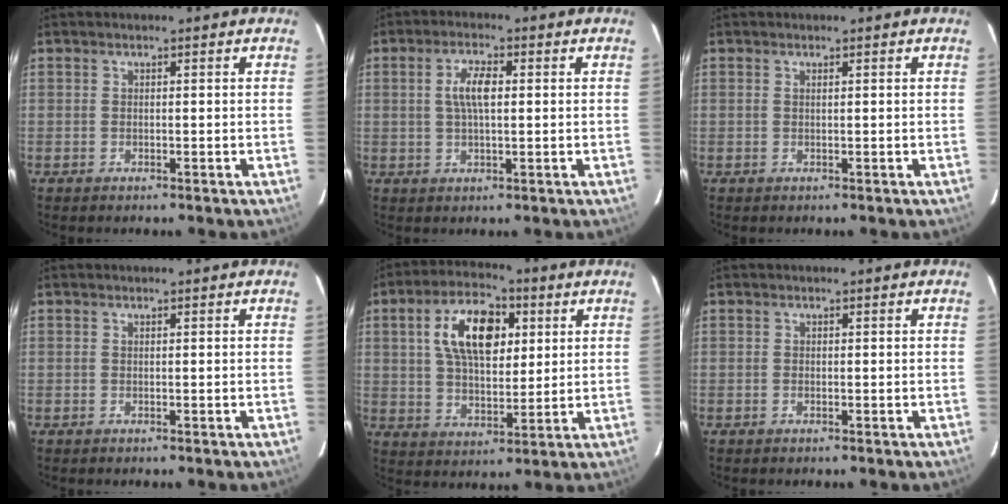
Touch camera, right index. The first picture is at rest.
{"total": 4.9, "force": [0.7, 1.7, 4.5], "torque": [-0.087, 0.008, 0.015]}
{"total": 0.0}
{"total": 0.0}
{"total": 13.6, "force": [4.2, 7.3, 10.7], "torque": [-0.189, 0.026, 0.074]}
{"total": 0.0}